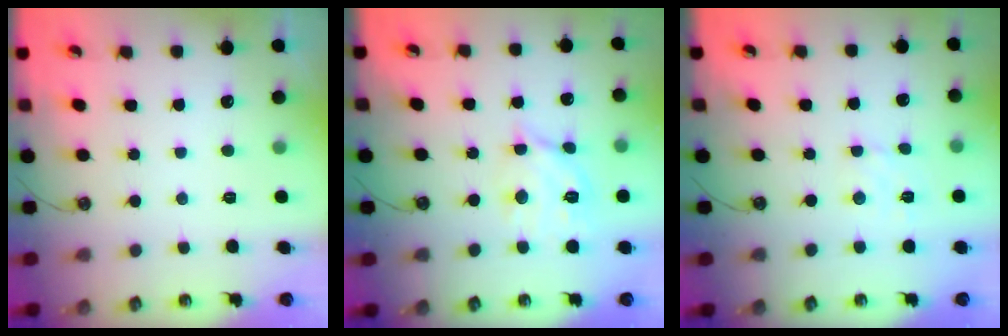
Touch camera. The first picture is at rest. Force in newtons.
{"total": 12.6, "press": 12.5, "slide": 1.0}
{"total": 1.8, "press": 1.7, "slide": 0.7}